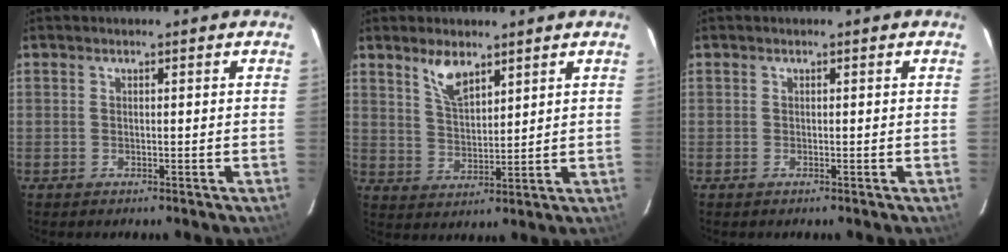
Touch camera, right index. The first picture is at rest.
{"total": 6.2, "force": [4.3, 2.5, 3.7], "torque": [-0.067, 0.002, 0.086]}
{"total": 0.0}